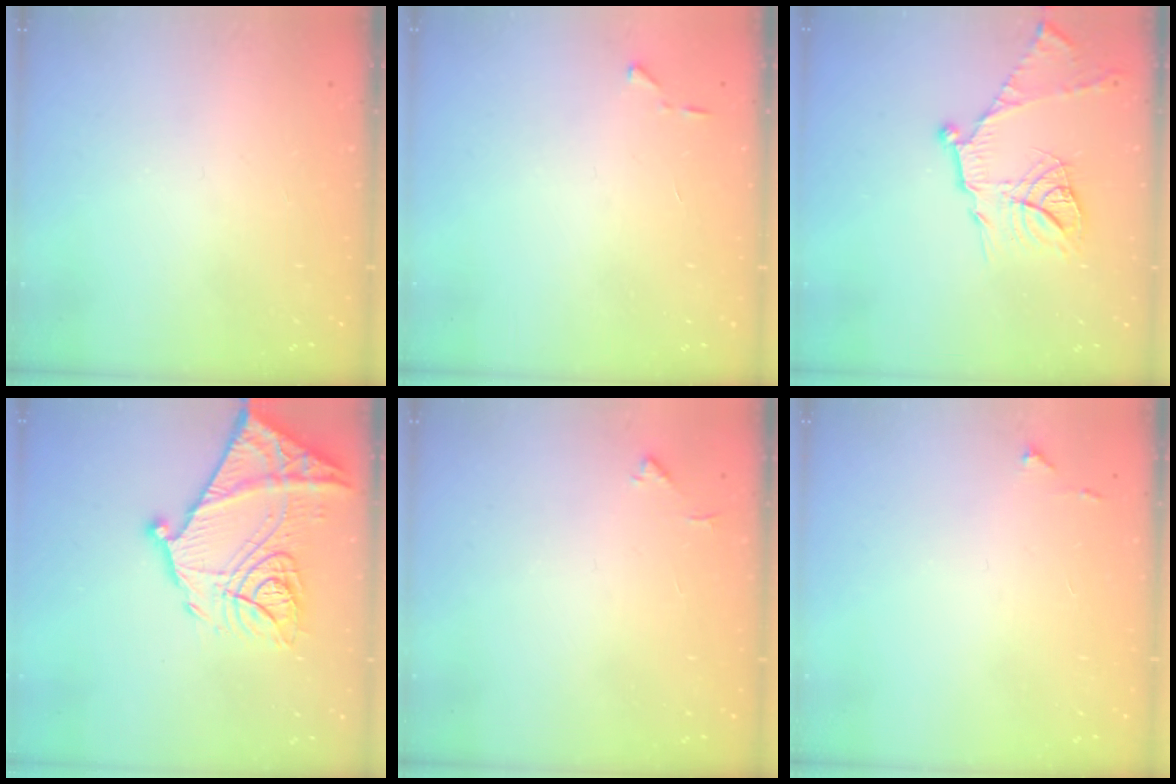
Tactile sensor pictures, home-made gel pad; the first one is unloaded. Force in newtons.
{"total": 3.6, "press": 3.6, "slide": 0.5}
{"total": 16.0, "press": 16.0, "slide": 1.4}
{"total": 25.4, "press": 25.3, "slide": 2.5}
{"total": 3.5, "press": 3.5, "slide": 0.5}
{"total": 4.3, "press": 4.2, "slide": 0.7}